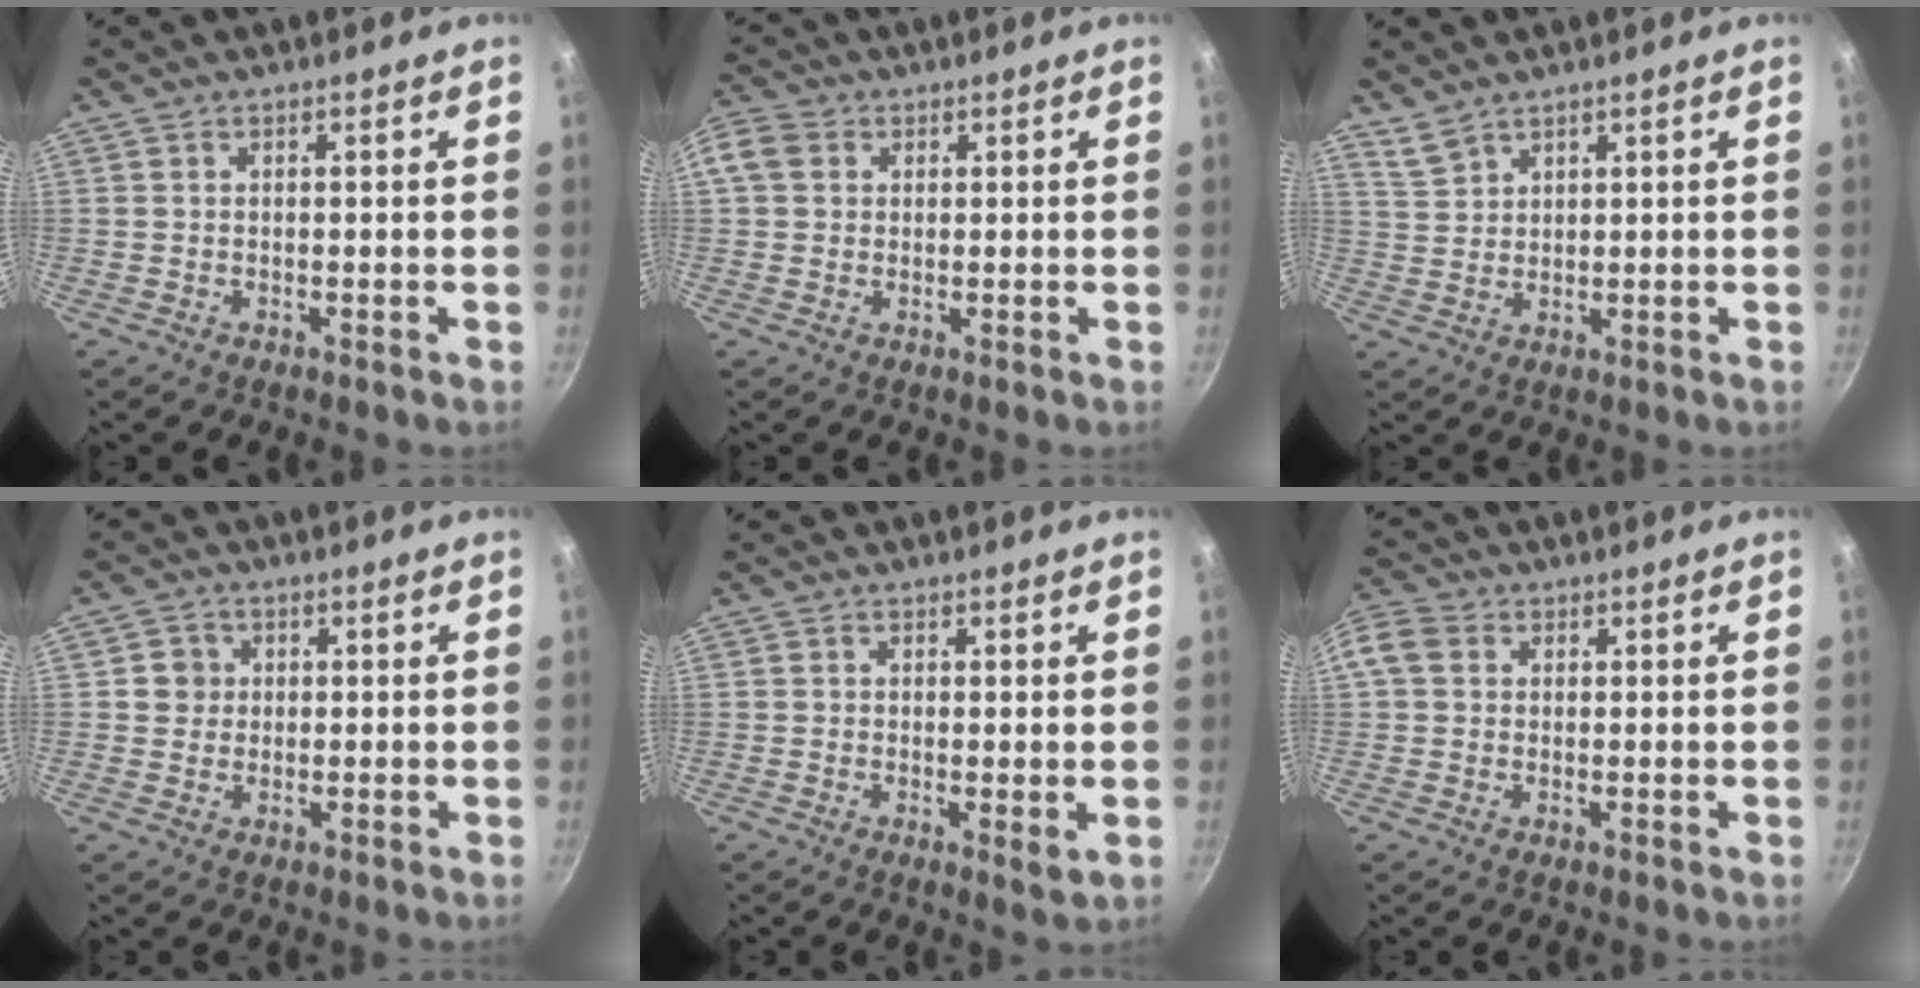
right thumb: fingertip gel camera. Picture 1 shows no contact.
{"total": 5.2, "force": [1.3, 4.3, 2.7], "torque": [-0.045, 0.005, 0.012]}
{"total": 3.4, "force": [3.0, 1.3, 0.8], "torque": [-0.015, -0.004, 0.071]}
{"total": 3.4, "force": [0.4, 3.3, 0.8], "torque": [0.009, 0.006, 0.001]}
{"total": 2.2, "force": [0.1, 0.5, 2.1], "torque": [-0.036, -0.011, -0.001]}
{"total": 7.0, "force": [1.4, 5.8, 3.8], "torque": [-0.081, 0.013, 0.012]}